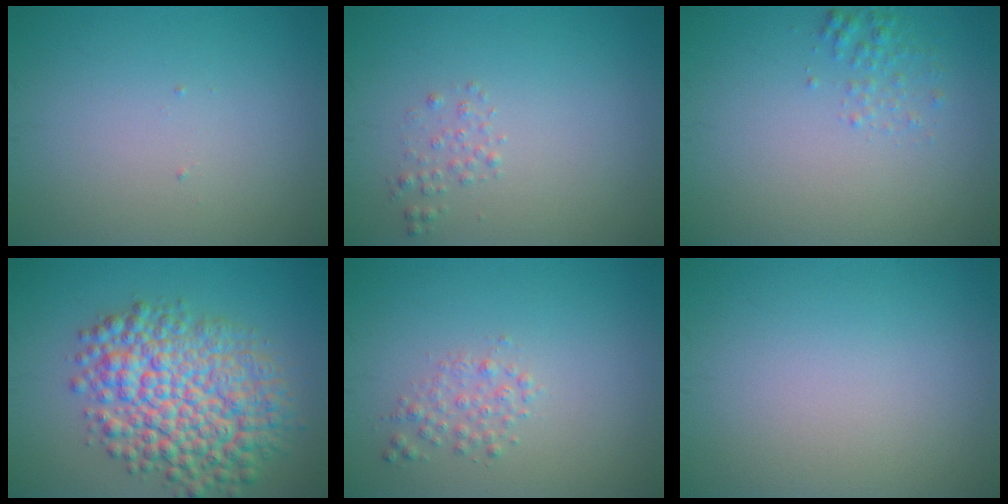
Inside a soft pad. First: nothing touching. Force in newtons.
{"total": 1.0, "press": 1.0, "slide": 0.1}
{"total": 1.3, "press": 1.3, "slide": 0.1}
{"total": 9.7, "press": 9.7, "slide": 0.3}
{"total": 1.5, "press": 1.5, "slide": 0.1}
{"total": 0.0}